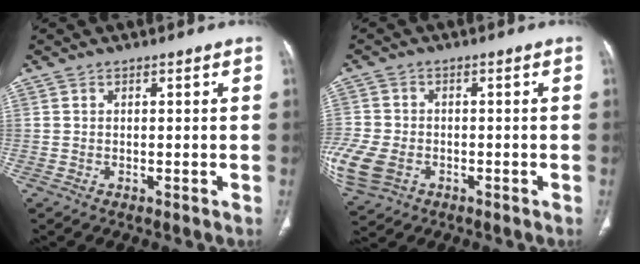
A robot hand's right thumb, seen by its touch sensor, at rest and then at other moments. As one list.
[{"total": 12.7, "force": [-4.5, 9.3, 7.4], "torque": [-0.208, -0.002, -0.077]}]